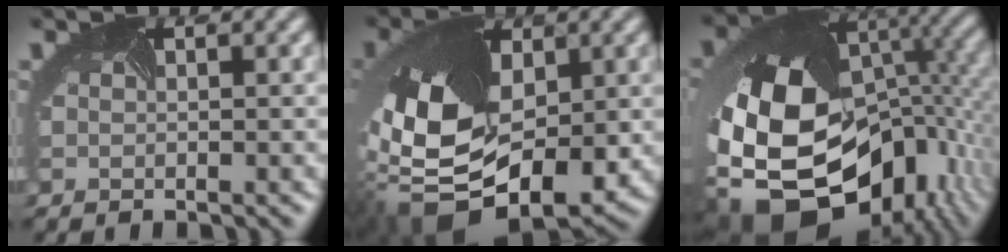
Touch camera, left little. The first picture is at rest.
{"total": 14.1, "force": [-2.3, 9.1, 10.4], "torque": [-0.223, -0.038, -0.021]}
{"total": 19.6, "force": [-6.3, 13.3, 13.0], "torque": [-0.275, -0.046, -0.081]}